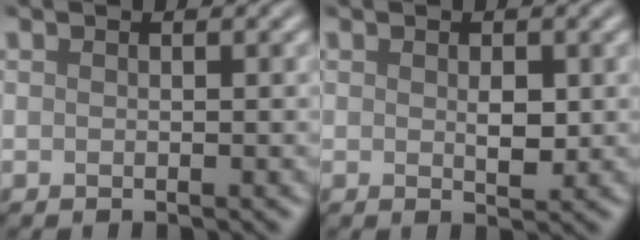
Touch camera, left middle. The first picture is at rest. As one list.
[{"total": 1.6, "force": [0.1, 0.8, 1.4], "torque": [-0.023, -0.003, 0.005]}]